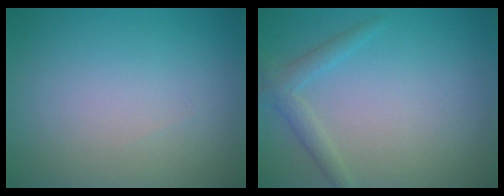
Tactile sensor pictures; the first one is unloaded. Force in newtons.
{"total": 1.9, "press": 1.9, "slide": 0.2}